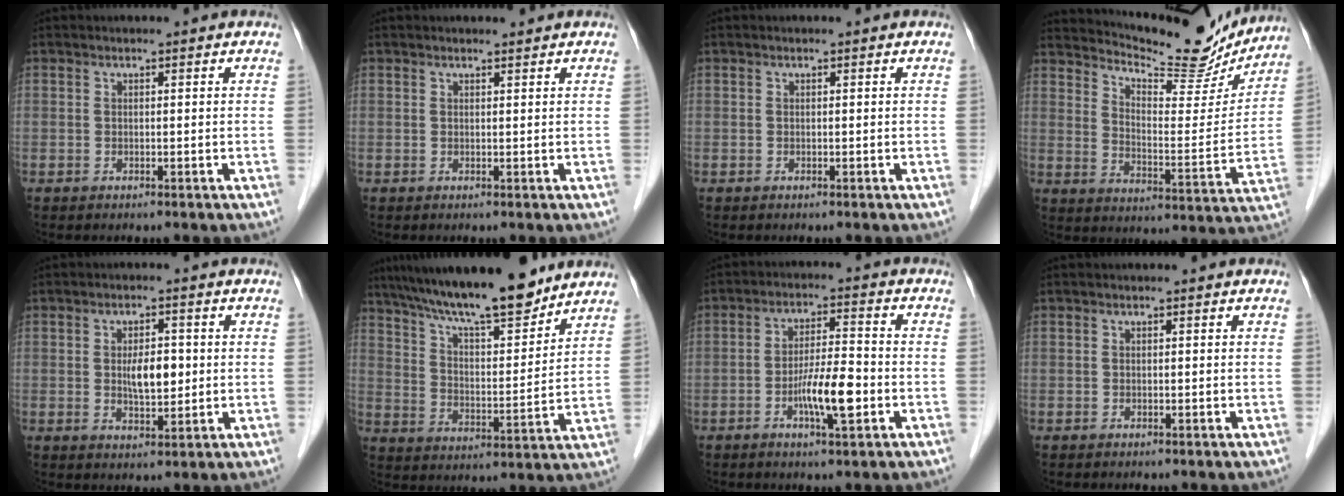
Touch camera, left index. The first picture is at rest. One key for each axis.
{"total": 0.8, "fx": 0.8, "fy": 0.0, "fz": 0.1, "tx": -0.008, "ty": 0.001, "tz": 0.014}
{"total": 0.0}
{"total": 17.6, "fx": 16.5, "fy": 3.2, "fz": 5.3, "tx": -0.085, "ty": -0.035, "tz": 0.226}
{"total": 5.0, "fx": 0.3, "fy": 2.1, "fz": 4.5, "tx": -0.078, "ty": 0.001, "tz": 0.009}
{"total": 17.2, "fx": 14.3, "fy": 2.6, "fz": 9.2, "tx": -0.156, "ty": 0.012, "tz": 0.239}
{"total": 7.3, "fx": -2.5, "fy": 1.1, "fz": 6.8, "tx": -0.130, "ty": -0.001, "tz": -0.044}
{"total": 0.0}